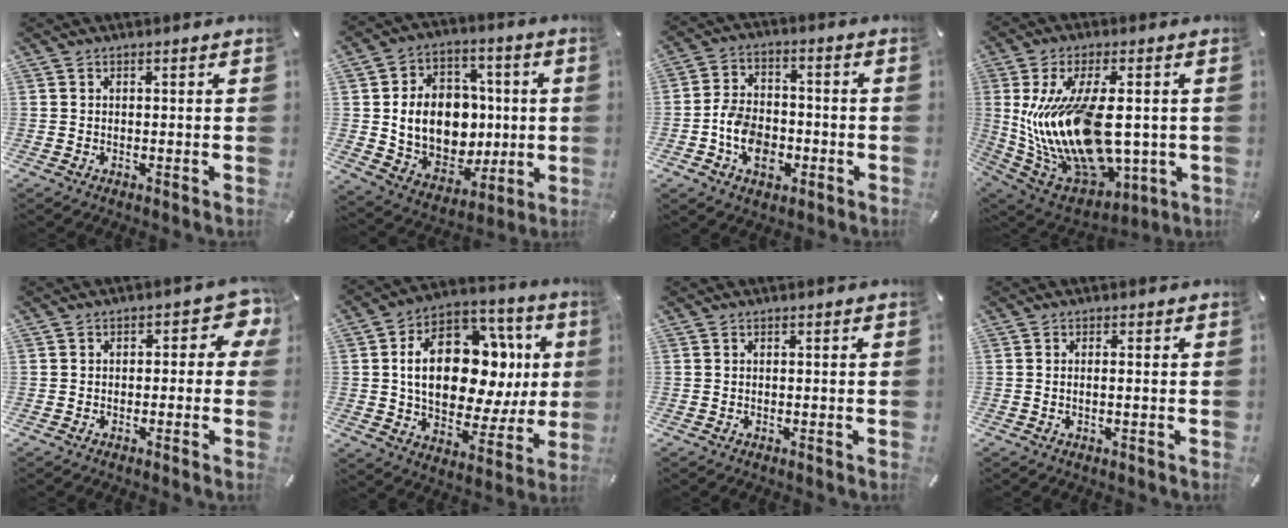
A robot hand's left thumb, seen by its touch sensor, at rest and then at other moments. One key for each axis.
{"total": 15.0, "fx": 0.9, "fy": 12.6, "fz": 8.2, "tx": -0.162, "ty": -0.010, "tz": 0.032}
{"total": 9.8, "fx": -3.3, "fy": 7.5, "fz": 5.4, "tx": -0.120, "ty": 0.023, "tz": -0.057}
{"total": 21.7, "fx": 1.8, "fy": 11.3, "fz": 18.4, "tx": -0.398, "ty": -0.025, "tz": 0.038}
{"total": 5.3, "fx": 0.2, "fy": 3.3, "fz": 4.2, "tx": -0.048, "ty": 0.004, "tz": -0.003}
{"total": 24.4, "fx": 4.1, "fy": 14.9, "fz": 18.8, "tx": -0.311, "ty": -0.018, "tz": 0.076}
{"total": 0.0}
{"total": 1.3, "fx": -0.1, "fy": -0.1, "fz": 1.3, "tx": -0.024, "ty": -0.006, "tz": 0.000}